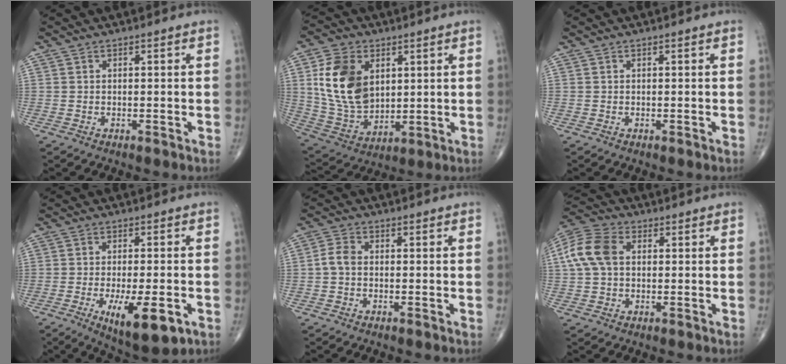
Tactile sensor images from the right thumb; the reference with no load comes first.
{"total": 16.1, "force": [4.1, 11.0, 10.9], "torque": [-0.185, -0.017, 0.090]}
{"total": 0.0}
{"total": 11.7, "force": [-4.5, 3.8, 10.2], "torque": [-0.152, -0.010, -0.061]}
{"total": 3.1, "force": [-0.4, 2.1, 2.2], "torque": [-0.042, 0.007, -0.016]}
{"total": 9.8, "force": [1.5, 6.8, 6.9], "torque": [-0.149, 0.025, 0.022]}